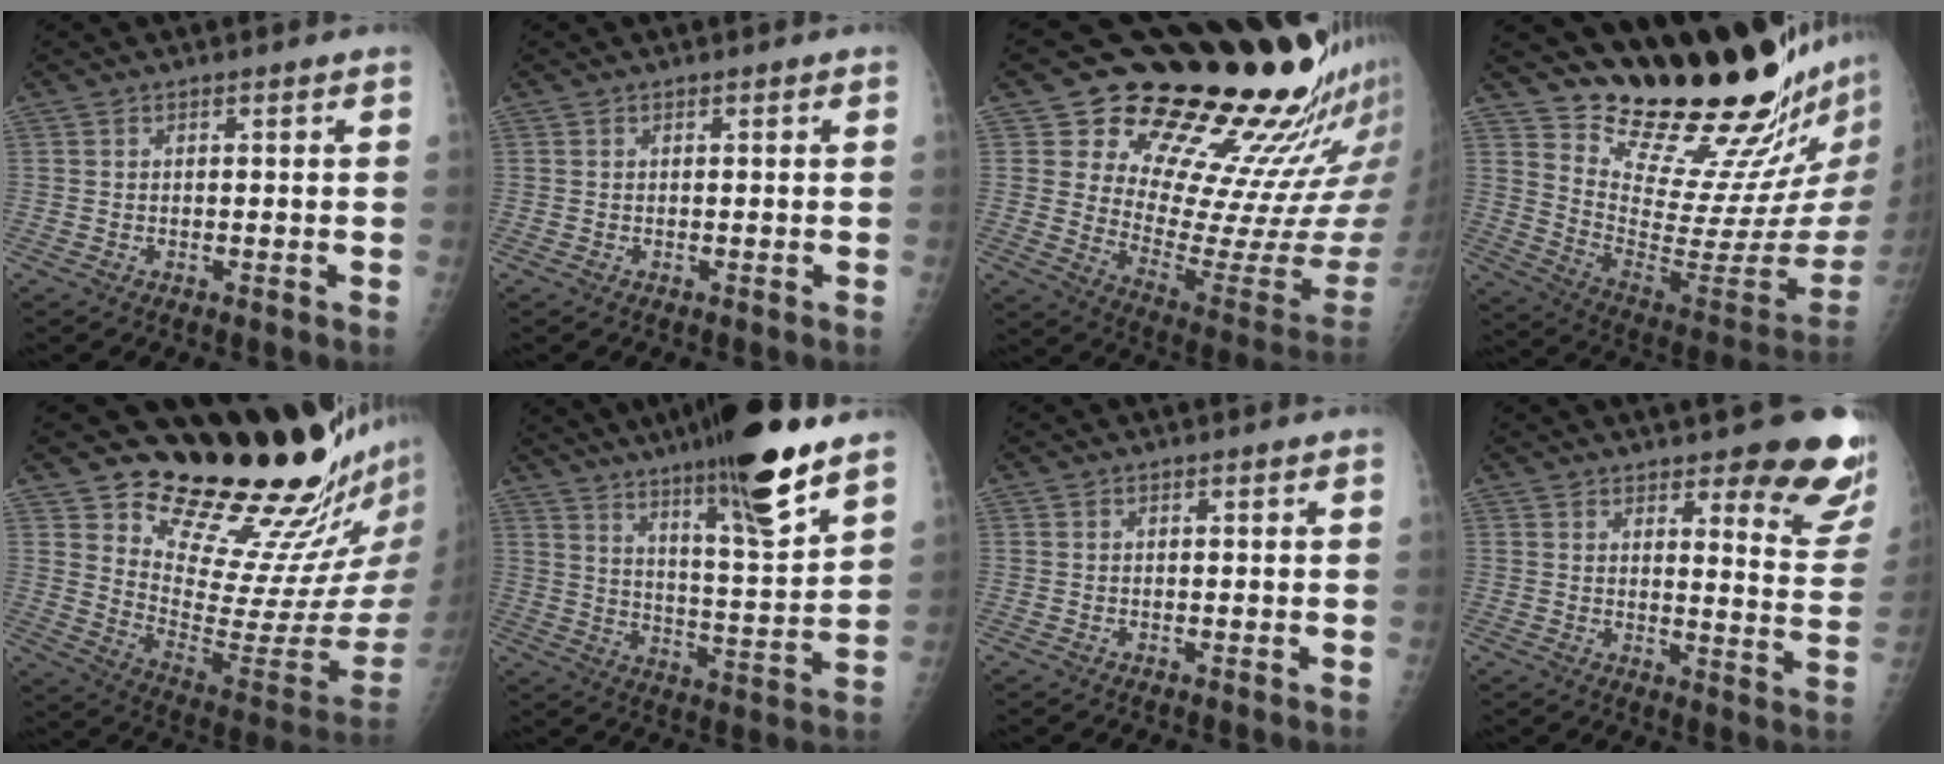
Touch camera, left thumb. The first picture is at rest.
{"total": 0.0}
{"total": 23.6, "force": [18.8, 6.7, 12.6], "torque": [-0.133, -0.168, 0.270]}
{"total": 25.7, "force": [22.6, 3.1, 11.8], "torque": [-0.138, -0.205, 0.330]}
{"total": 22.2, "force": [18.6, 4.8, 11.1], "torque": [-0.114, -0.173, 0.274]}
{"total": 19.7, "force": [13.7, 2.1, 14.0], "torque": [-0.202, -0.069, 0.222]}
{"total": 0.0}
{"total": 14.1, "force": [10.1, 3.6, 9.1], "torque": [-0.070, -0.072, 0.115]}